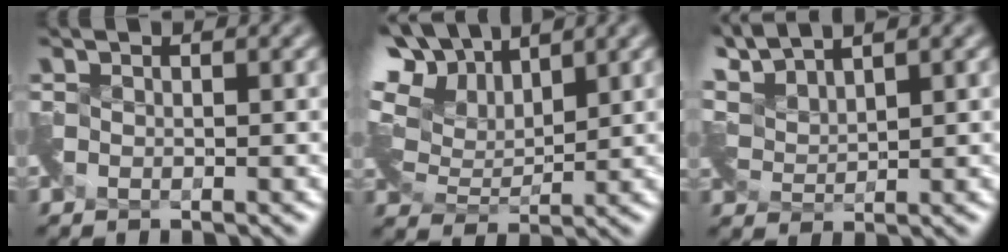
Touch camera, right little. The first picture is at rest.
{"total": 10.0, "force": [6.8, 5.1, 5.3], "torque": [-0.110, 0.037, 0.111]}
{"total": 4.5, "force": [4.4, 0.6, 1.0], "torque": [-0.033, 0.015, 0.090]}